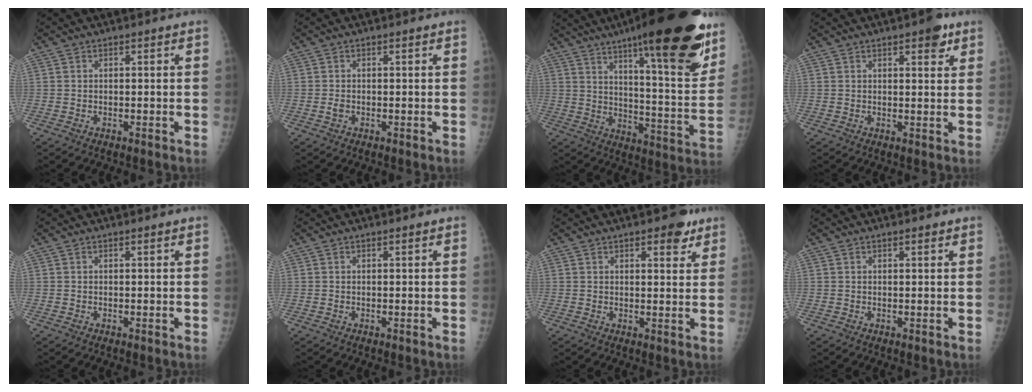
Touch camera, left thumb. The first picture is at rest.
{"total": 1.0, "force": [-0.1, 0.6, 0.8], "torque": [-0.013, -0.001, -0.001]}
{"total": 29.0, "force": [18.4, 5.7, 21.7], "torque": [-0.303, -0.055, 0.268]}
{"total": 4.1, "force": [2.4, 1.5, 3.0], "torque": [-0.028, -0.010, 0.028]}
{"total": 0.0}
{"total": 0.0}
{"total": 5.0, "force": [3.0, 2.0, 3.4], "torque": [-0.028, -0.013, 0.034]}
{"total": 1.0, "force": [0.7, 0.3, 0.7], "torque": [-0.010, -0.002, 0.010]}